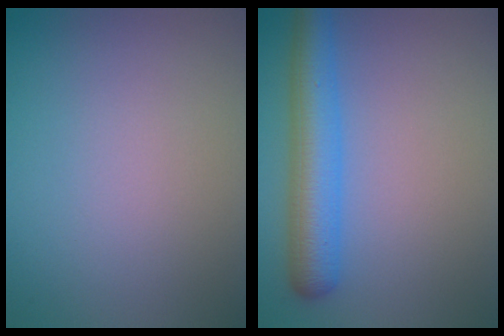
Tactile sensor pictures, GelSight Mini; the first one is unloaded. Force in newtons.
{"total": 5.2, "press": 5.2, "slide": 0.1}